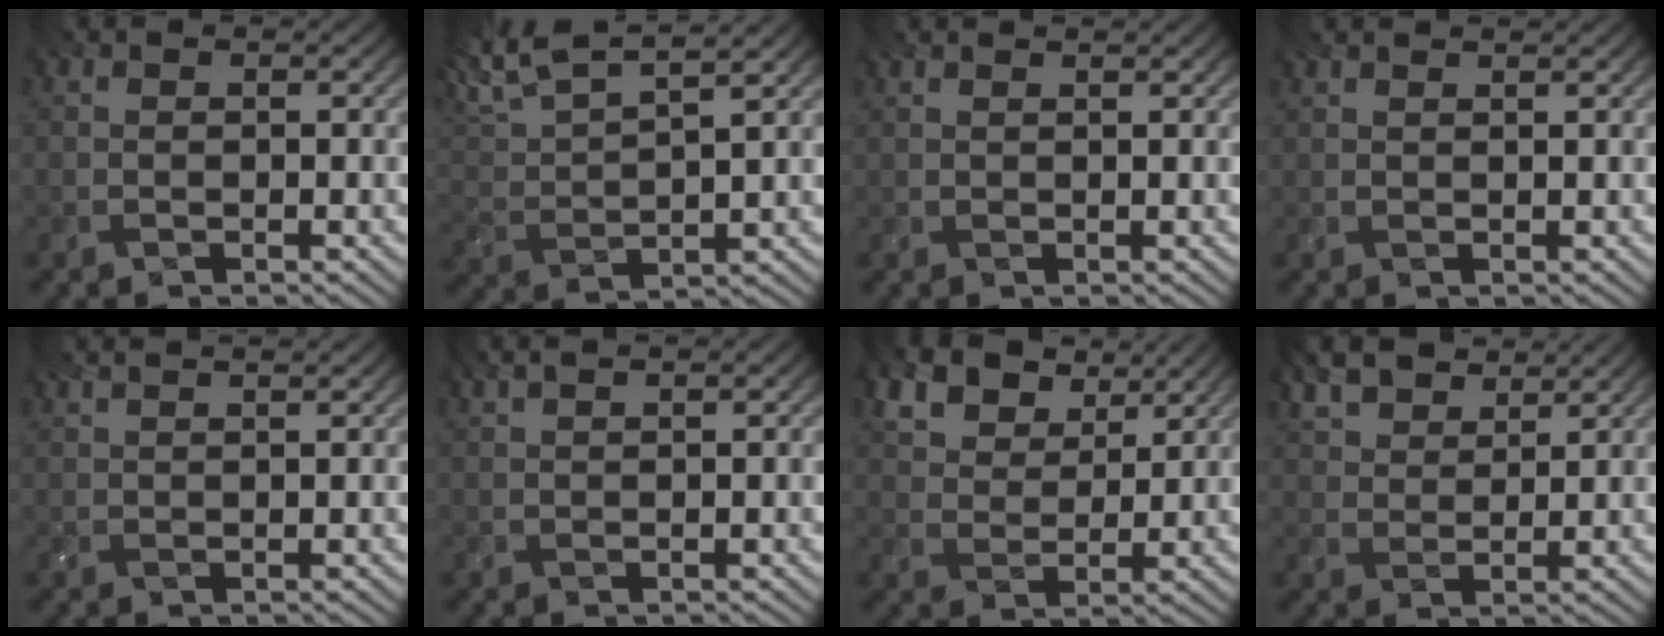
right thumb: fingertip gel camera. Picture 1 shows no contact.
{"total": 7.8, "force": [5.4, 2.2, 5.2], "torque": [-0.121, 0.021, 0.098]}
{"total": 1.6, "force": [1.4, 0.1, 0.8], "torque": [-0.011, -0.002, 0.017]}
{"total": 1.9, "force": [1.7, 0.2, 0.9], "torque": [-0.015, -0.003, 0.020]}
{"total": 3.7, "force": [3.1, 0.6, 2.0], "torque": [-0.029, 0.006, 0.036]}
{"total": 2.6, "force": [2.1, 0.3, 1.5], "torque": [-0.021, 0.002, 0.026]}
{"total": 10.9, "force": [6.7, 6.4, 5.8], "torque": [-0.157, -0.007, 0.120]}
{"total": 9.2, "force": [6.9, 3.8, 4.8], "torque": [-0.135, -0.002, 0.122]}